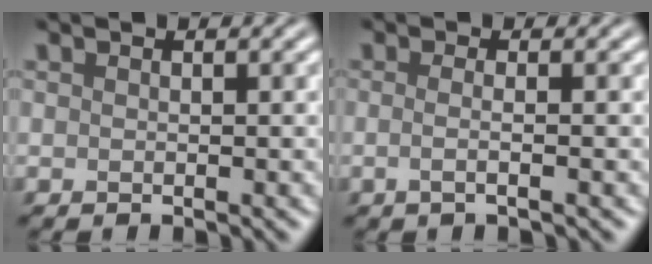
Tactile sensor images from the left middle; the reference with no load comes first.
{"total": 2.3, "force": [-0.2, 1.0, 2.1], "torque": [-0.021, -0.004, -0.022]}